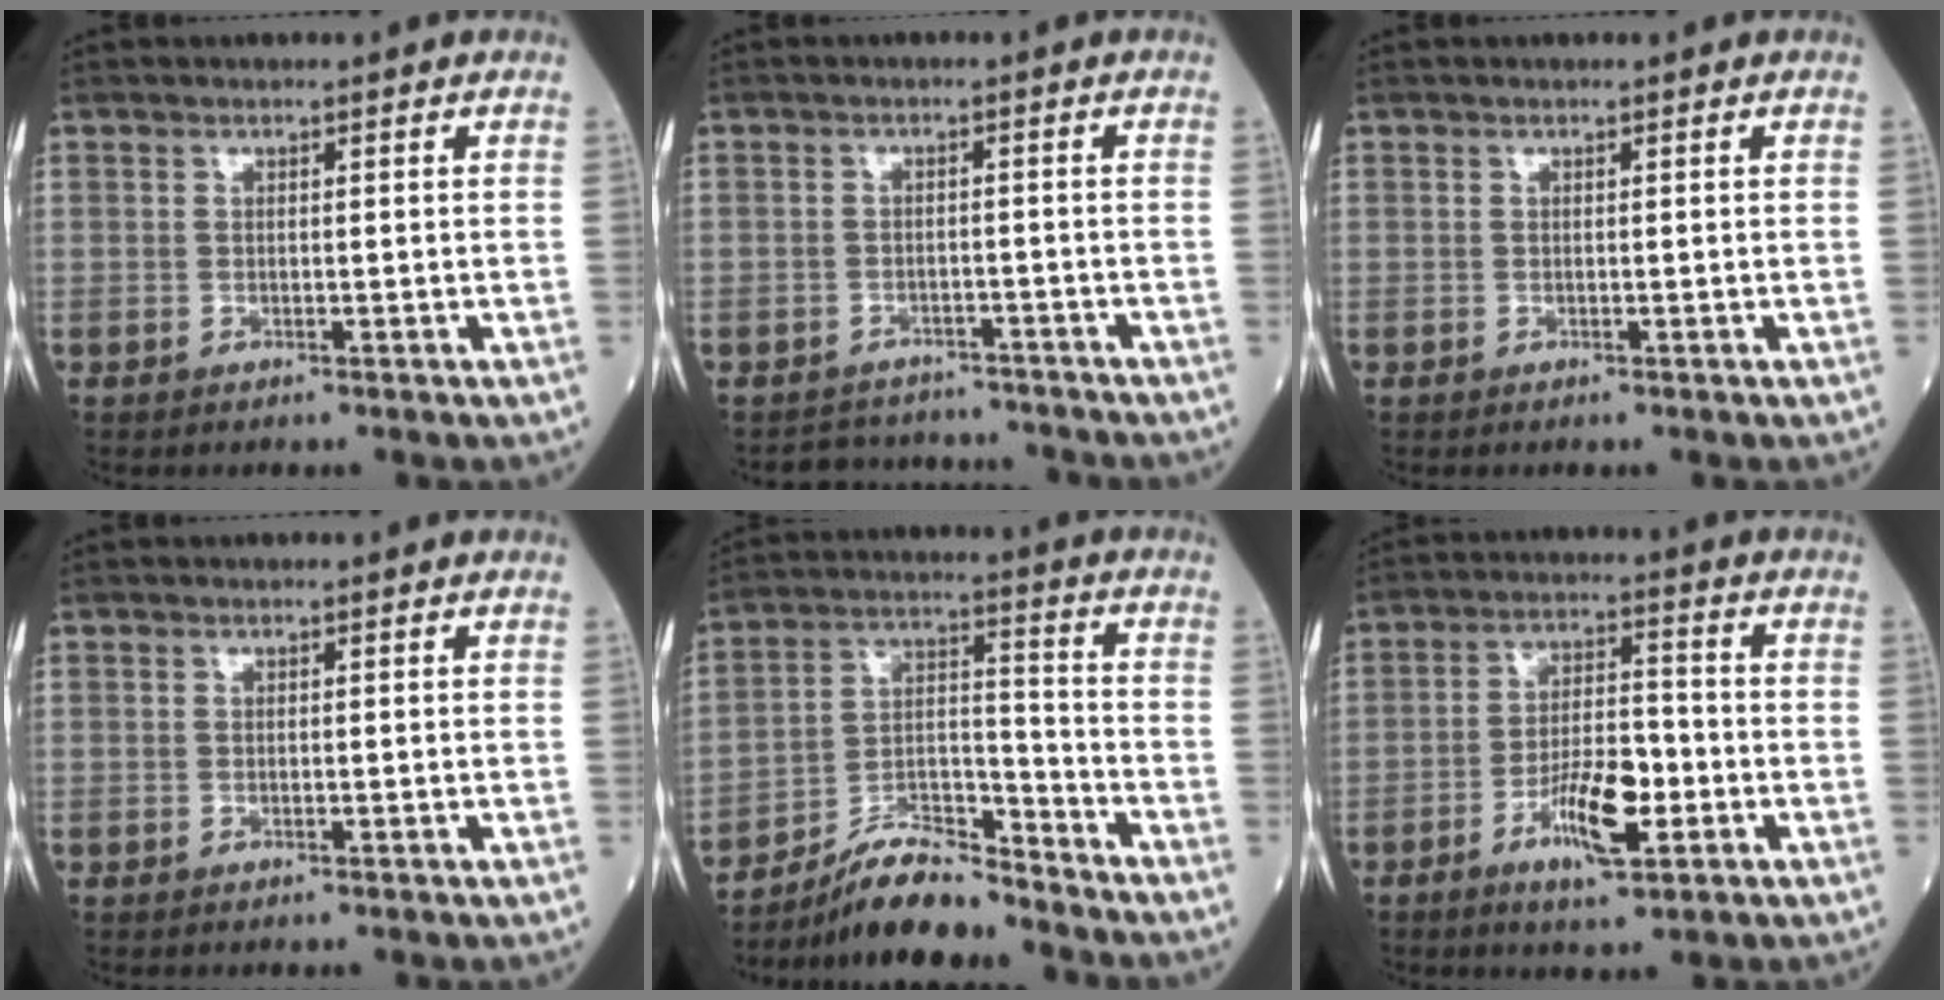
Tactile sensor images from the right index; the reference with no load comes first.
{"total": 6.3, "force": [-5.6, 2.6, -0.7], "torque": [0.018, 0.021, -0.075]}
{"total": 0.0}
{"total": 0.0}
{"total": 10.7, "force": [-9.9, 1.3, 3.7], "torque": [-0.065, 0.010, -0.181]}
{"total": 9.0, "force": [-3.6, 2.5, 7.9], "torque": [-0.148, 0.002, -0.061]}